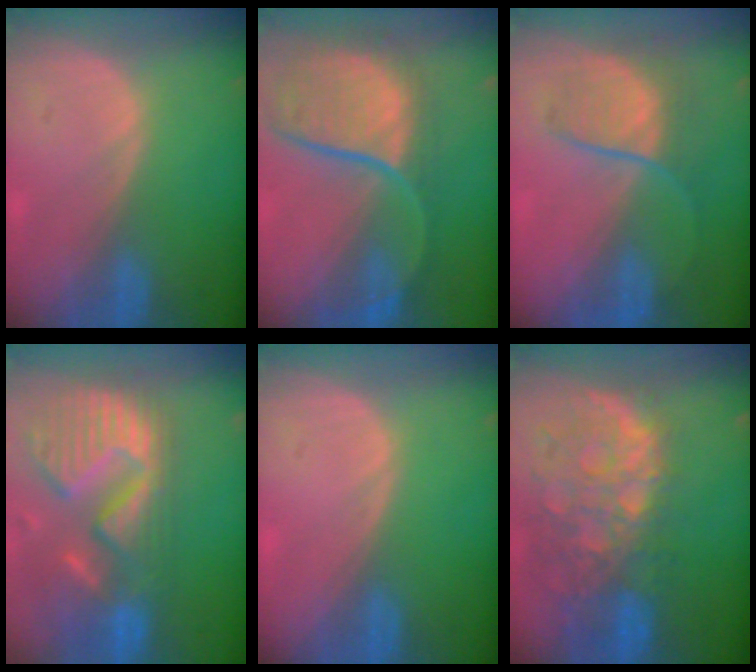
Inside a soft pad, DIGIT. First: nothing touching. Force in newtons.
{"total": 11.9, "press": 9.9, "slide": 6.7}
{"total": 6.6, "press": 6.5, "slide": 1.3}
{"total": 14.1, "press": 11.7, "slide": 7.8}
{"total": 0.0}
{"total": 12.3, "press": 10.2, "slide": 7.0}